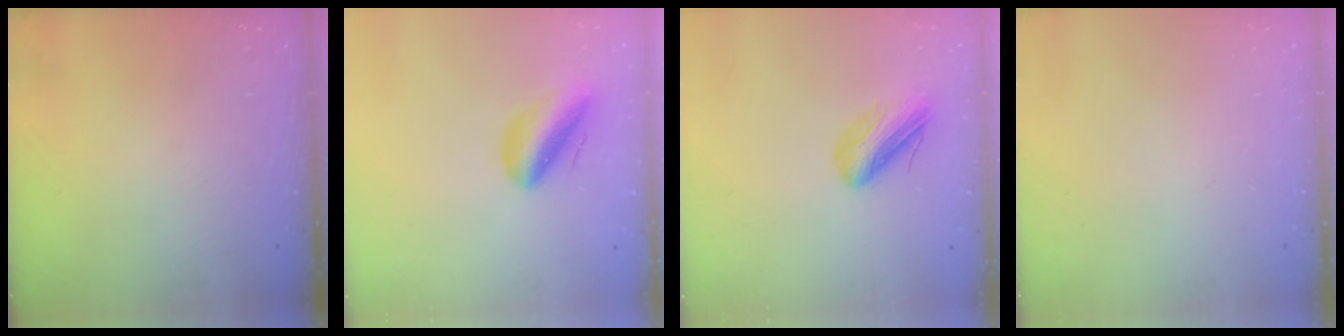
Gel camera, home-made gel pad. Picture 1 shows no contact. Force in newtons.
{"total": 10.2, "press": 9.8, "slide": 2.7}
{"total": 9.4, "press": 9.3, "slide": 1.3}
{"total": 0.0}